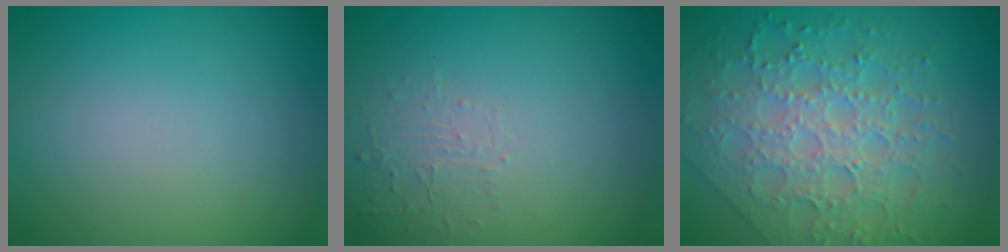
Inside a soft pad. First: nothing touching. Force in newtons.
{"total": 1.5, "press": 0.1, "slide": 1.5}
{"total": 8.5, "press": 6.1, "slide": 5.9}